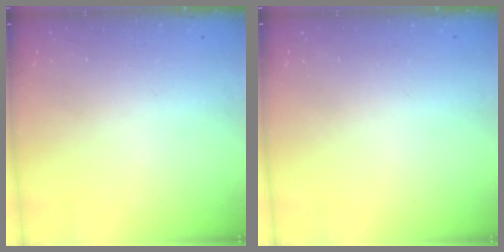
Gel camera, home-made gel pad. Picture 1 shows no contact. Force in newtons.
{"total": 0.0}